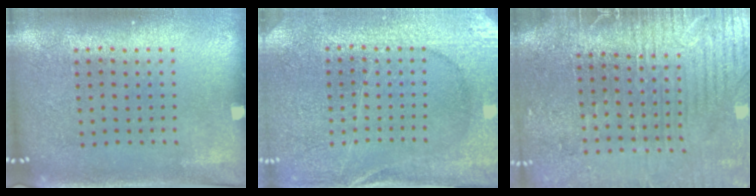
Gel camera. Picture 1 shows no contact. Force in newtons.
{"total": 3.0, "press": 2.9, "slide": 0.4}
{"total": 3.5, "press": 3.3, "slide": 1.3}